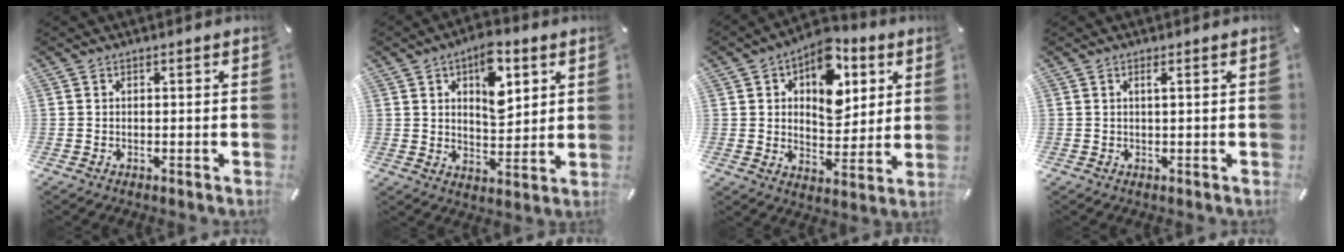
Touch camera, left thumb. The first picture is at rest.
{"total": 10.8, "force": [5.0, 6.3, 7.3], "torque": [-0.091, -0.021, 0.081]}
{"total": 13.4, "force": [5.3, 9.1, 8.3], "torque": [-0.115, -0.022, 0.092]}
{"total": 1.3, "force": [0.4, 0.1, 1.3], "torque": [-0.025, 0.000, 0.006]}